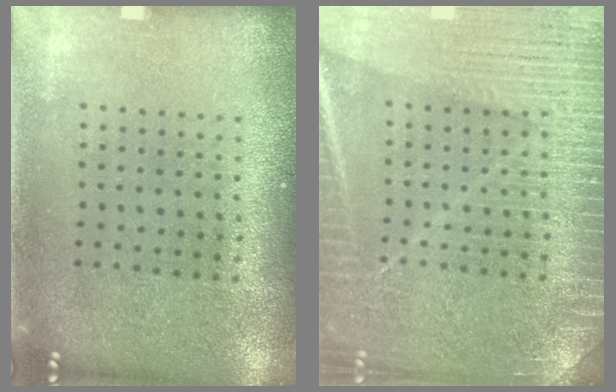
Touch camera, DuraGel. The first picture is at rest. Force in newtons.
{"total": 6.5, "press": 6.4, "slide": 0.8}